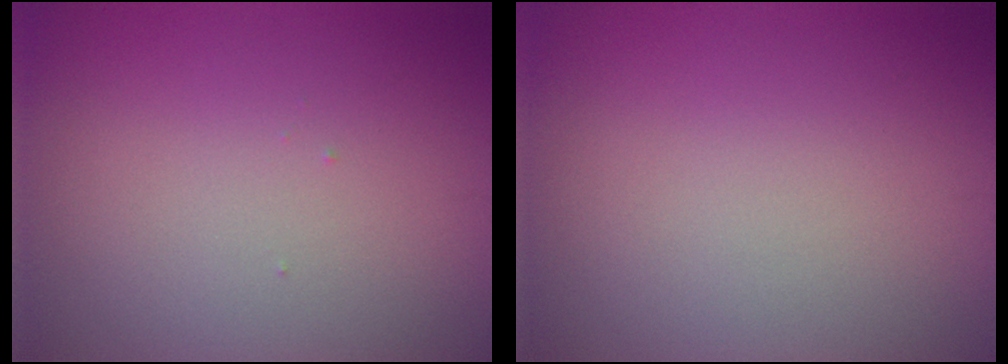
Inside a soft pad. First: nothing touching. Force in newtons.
{"total": 0.0}